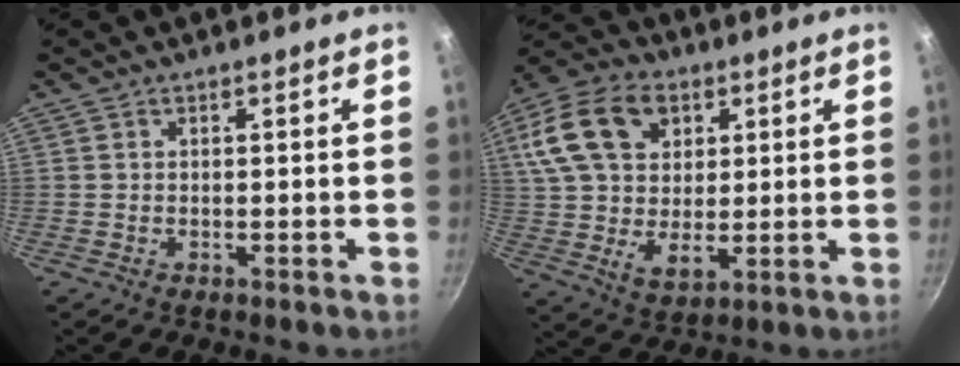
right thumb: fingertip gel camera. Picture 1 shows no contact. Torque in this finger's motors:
{"motor_torque": [-0.40, 0.99, 0.97, -0.24, 0.16]}